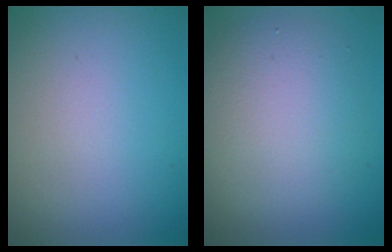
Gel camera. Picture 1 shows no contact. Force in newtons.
{"total": 5.2, "press": 5.2, "slide": 0.2}